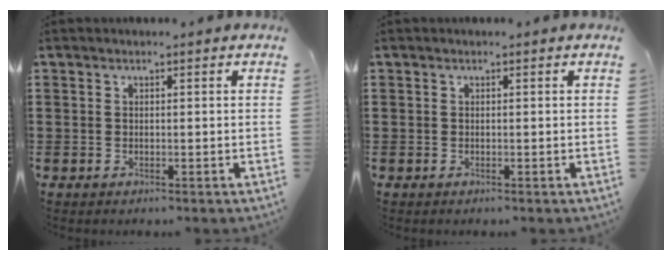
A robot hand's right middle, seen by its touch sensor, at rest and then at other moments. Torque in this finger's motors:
{"motor_torque": [-2.14, 0.00, -0.04, 0.02]}